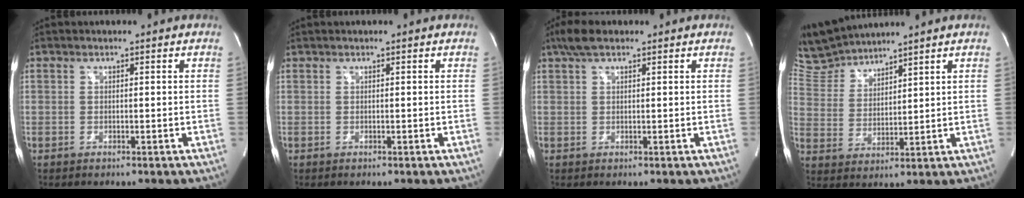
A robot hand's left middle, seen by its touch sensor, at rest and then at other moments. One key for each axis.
{"total": 0.0}
{"total": 3.9, "fx": 2.7, "fy": 1.3, "fz": 2.5, "tx": -0.060, "ty": 0.022, "tz": 0.052}
{"total": 7.3, "fx": 7.2, "fy": 0.5, "fz": 0.5, "tx": -0.029, "ty": 0.014, "tz": 0.155}